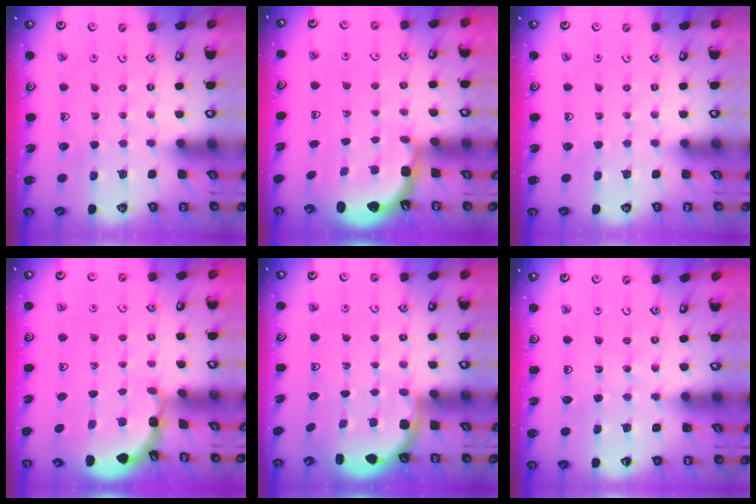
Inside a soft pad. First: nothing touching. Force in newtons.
{"total": 2.5, "press": 2.1, "slide": 1.3}
{"total": 0.0}
{"total": 1.5, "press": 1.5, "slide": 0.1}
{"total": 3.3, "press": 2.7, "slide": 1.8}
{"total": 3.6, "press": 3.5, "slide": 1.0}